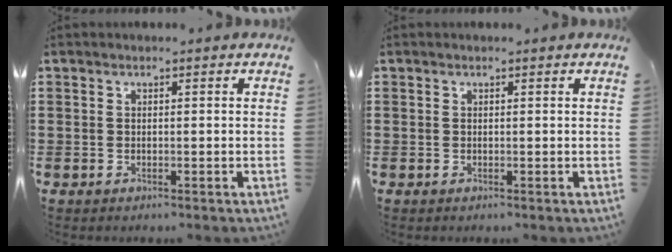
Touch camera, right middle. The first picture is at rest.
{"total": 0.0}